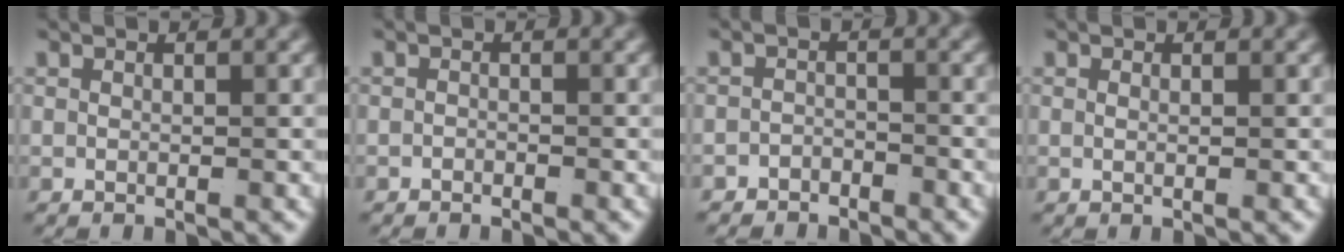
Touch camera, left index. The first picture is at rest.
{"total": 0.8, "force": [-0.7, -0.3, -0.1], "torque": [0.001, -0.010, -0.006]}
{"total": 2.9, "force": [-2.7, 0.8, -0.3], "torque": [0.013, -0.015, -0.043]}
{"total": 0.6, "force": [0.0, -0.4, 0.4], "torque": [-0.007, -0.006, 0.004]}